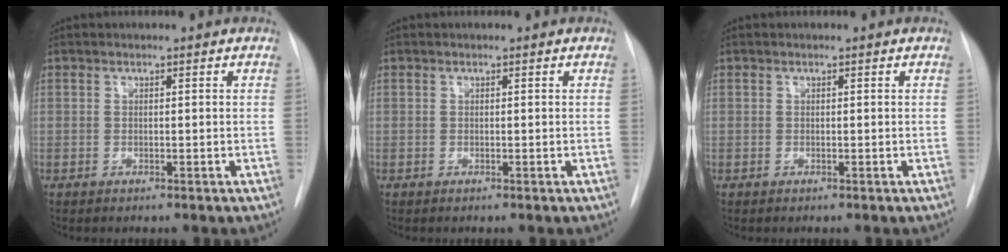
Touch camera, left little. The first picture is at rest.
{"total": 0.0}
{"total": 0.0}